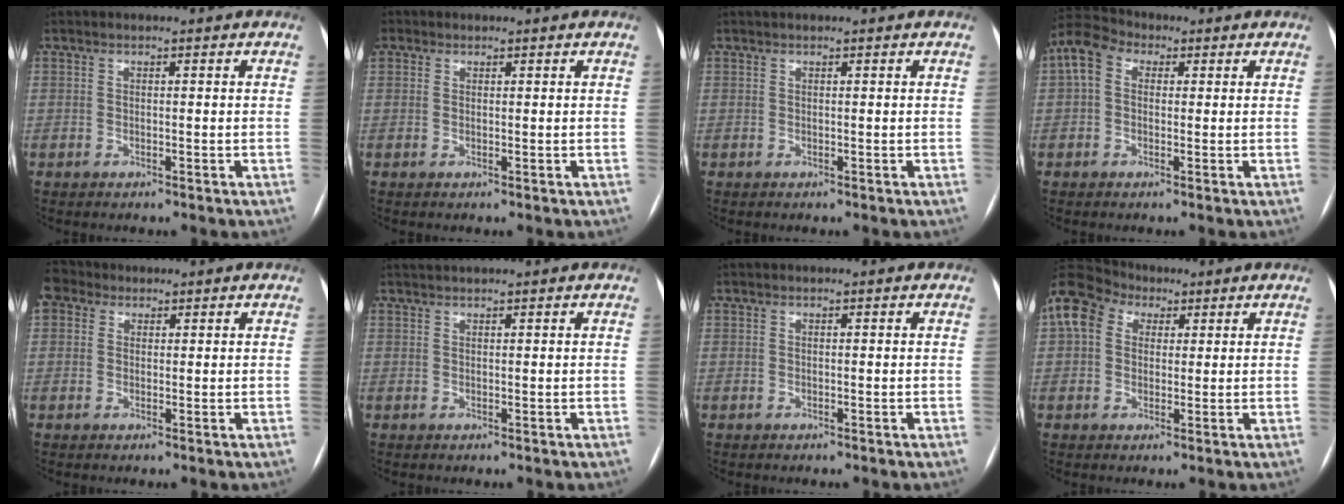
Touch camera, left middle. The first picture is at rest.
{"total": 1.2, "force": [0.5, 1.1, 0.3], "torque": [-0.003, 0.004, 0.008]}
{"total": 1.1, "force": [1.0, 0.1, 0.6], "torque": [-0.008, 0.021, 0.017]}
{"total": 5.9, "force": [1.3, 4.3, 3.9], "torque": [-0.096, 0.039, 0.019]}
{"total": 3.8, "force": [2.0, 3.0, 1.3], "torque": [-0.032, 0.027, 0.039]}
{"total": 2.0, "force": [1.8, -0.2, 0.8], "torque": [-0.009, 0.023, 0.036]}
{"total": 0.0}
{"total": 12.2, "force": [5.0, 9.3, 6.1], "torque": [-0.157, 0.065, 0.089]}